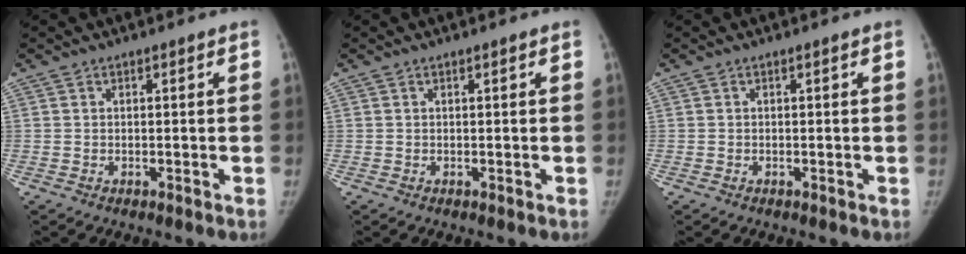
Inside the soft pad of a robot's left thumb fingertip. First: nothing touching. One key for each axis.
{"total": 0.0}
{"total": 0.0}